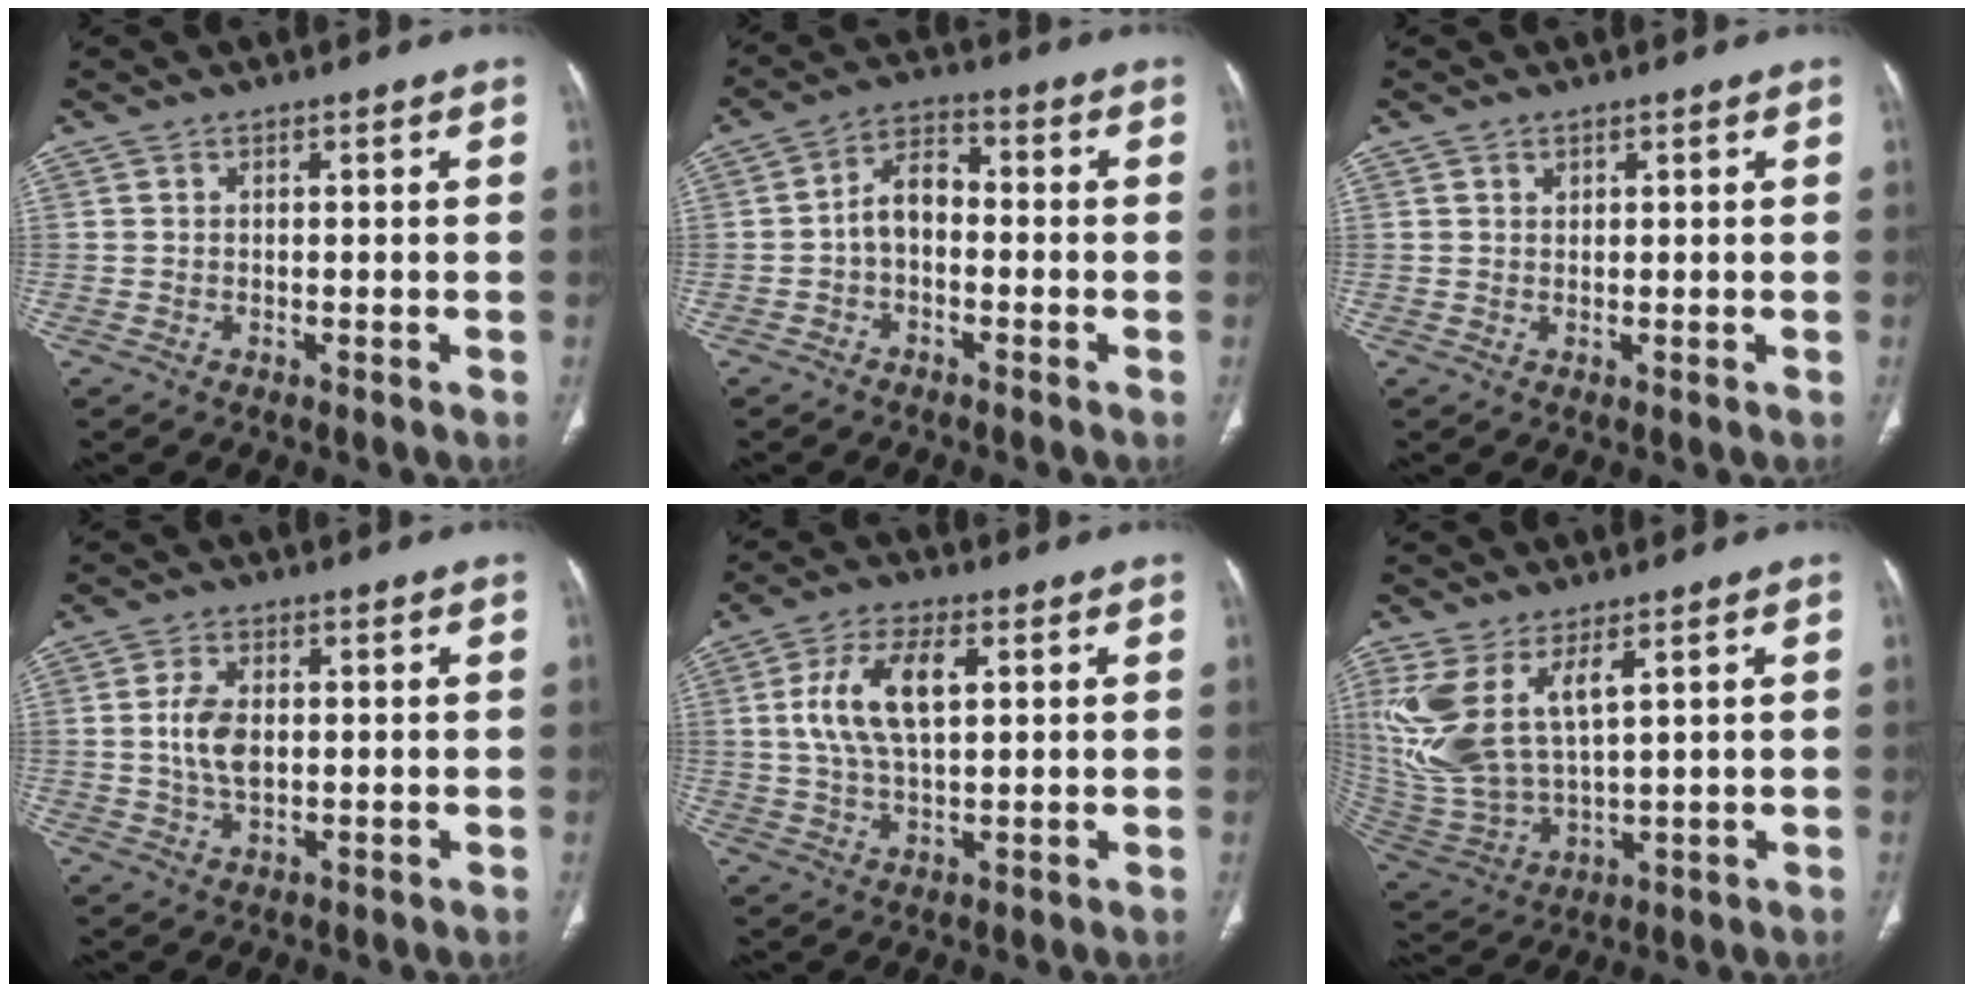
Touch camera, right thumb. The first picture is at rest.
{"total": 6.1, "force": [-1.3, 3.9, 4.5], "torque": [-0.068, 0.029, -0.036]}
{"total": 0.8, "force": [0.6, 0.5, 0.2], "torque": [0.001, -0.003, 0.010]}
{"total": 6.2, "force": [0.4, 3.6, 5.1], "torque": [-0.102, -0.001, 0.008]}
{"total": 10.9, "force": [2.4, 5.2, 9.3], "torque": [-0.182, 0.005, 0.045]}
{"total": 14.9, "force": [5.6, 6.7, 12.0], "torque": [-0.266, -0.022, 0.134]}